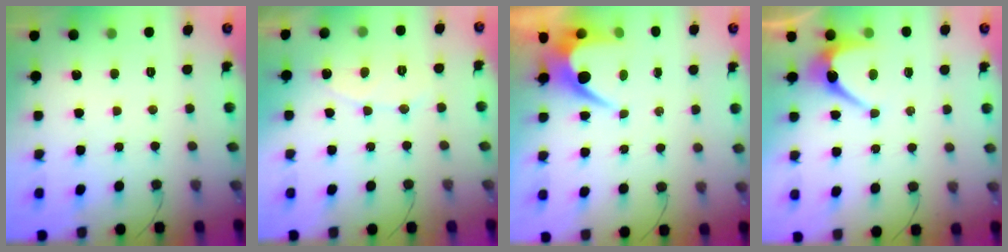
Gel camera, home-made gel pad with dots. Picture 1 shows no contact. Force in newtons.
{"total": 5.8, "press": 5.8, "slide": 0.4}
{"total": 7.1, "press": 7.1, "slide": 0.5}
{"total": 6.8, "press": 6.7, "slide": 0.6}